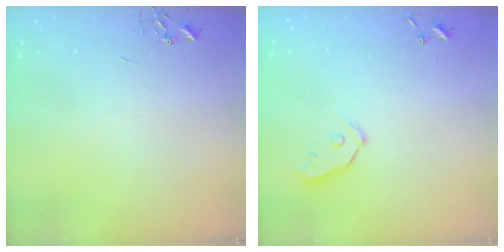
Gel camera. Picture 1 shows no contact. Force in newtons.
{"total": 4.9, "press": 4.9, "slide": 0.2}